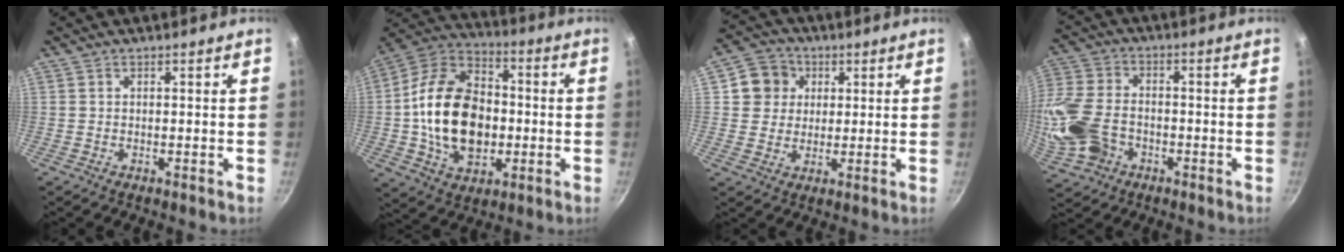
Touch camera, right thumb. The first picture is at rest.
{"total": 21.1, "force": [-1.7, 14.5, 15.3], "torque": [-0.240, 0.032, -0.032]}
{"total": 7.9, "force": [2.3, 7.2, 2.4], "torque": [-0.001, 0.008, 0.031]}
{"total": 16.0, "force": [-4.8, 11.5, 10.0], "torque": [-0.230, 0.031, -0.099]}